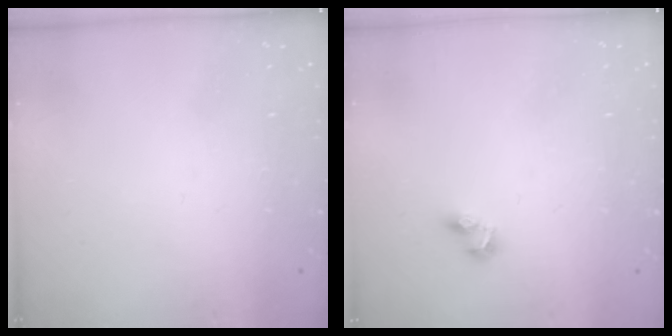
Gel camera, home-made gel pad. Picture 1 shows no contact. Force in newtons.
{"total": 2.1, "press": 1.7, "slide": 1.1}